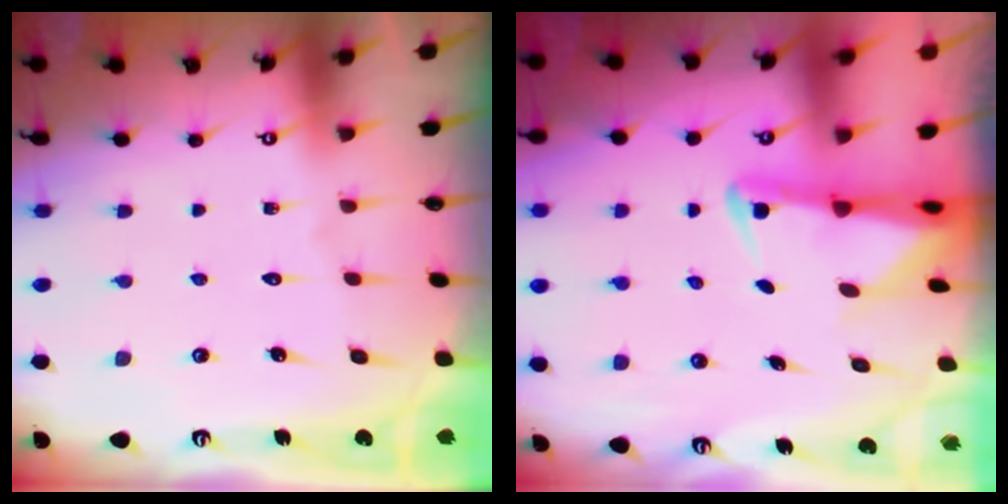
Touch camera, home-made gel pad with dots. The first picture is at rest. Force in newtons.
{"total": 2.8, "press": 2.8, "slide": 0.6}